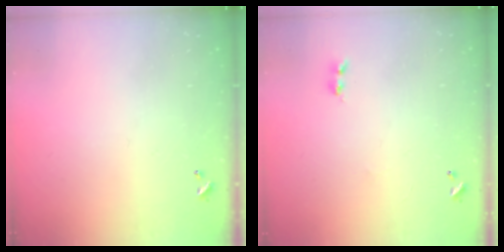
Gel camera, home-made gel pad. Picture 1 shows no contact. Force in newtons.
{"total": 2.2, "press": 2.1, "slide": 0.6}